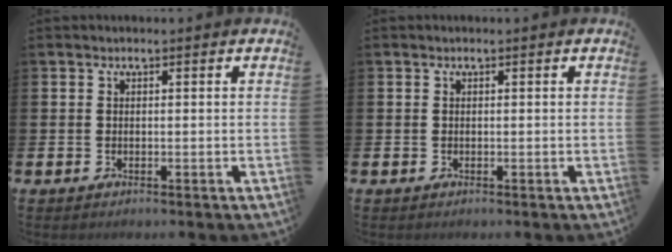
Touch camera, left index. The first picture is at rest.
{"total": 0.0}